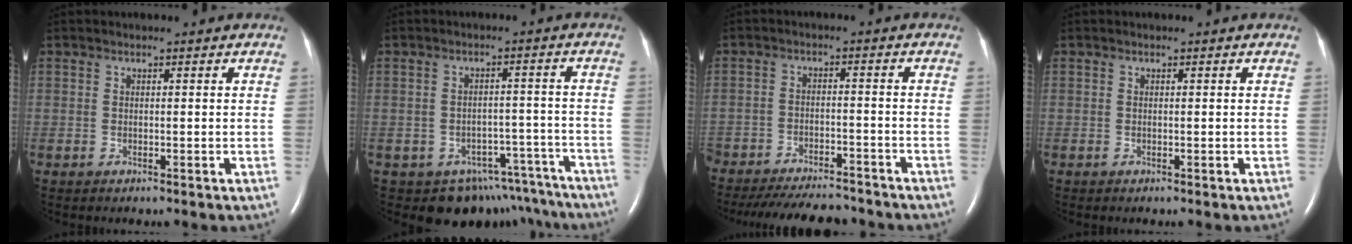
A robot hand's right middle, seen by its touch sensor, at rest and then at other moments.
{"total": 12.0, "force": [-10.1, 6.4, 1.2], "torque": [0.003, 0.037, -0.110]}
{"total": 15.4, "force": [-13.8, 3.8, 5.7], "torque": [-0.118, -0.016, -0.194]}
{"total": 0.0}